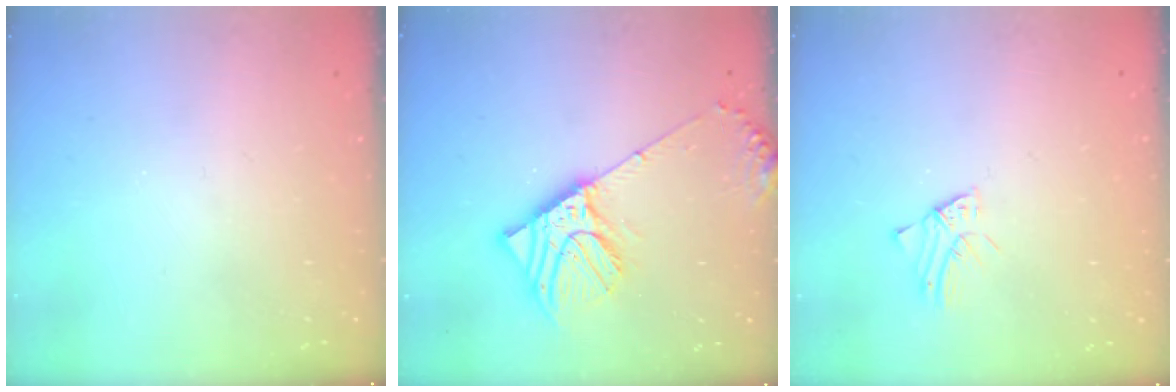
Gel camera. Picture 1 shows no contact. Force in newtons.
{"total": 10.1, "press": 9.9, "slide": 1.6}
{"total": 1.2, "press": 1.2, "slide": 0.1}